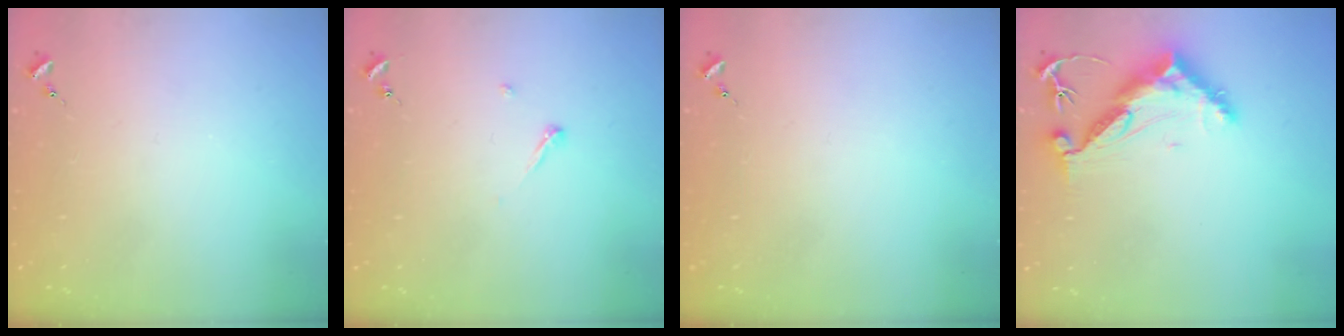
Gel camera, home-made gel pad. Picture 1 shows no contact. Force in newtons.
{"total": 3.4, "press": 3.4, "slide": 0.4}
{"total": 0.0}
{"total": 11.4, "press": 11.4, "slide": 0.8}